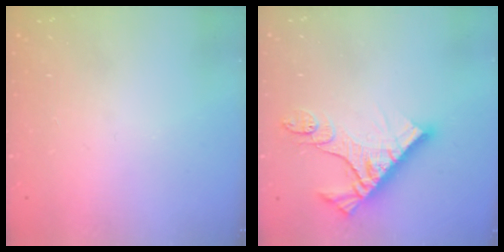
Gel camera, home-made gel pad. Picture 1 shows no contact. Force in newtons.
{"total": 12.8, "press": 12.7, "slide": 1.3}